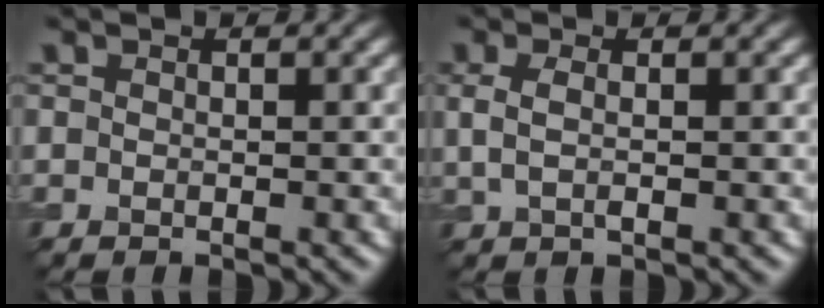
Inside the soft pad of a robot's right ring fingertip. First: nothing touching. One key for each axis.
{"total": 1.5, "fx": 0.3, "fy": 0.6, "fz": 1.4, "tx": -0.031, "ty": 0.006, "tz": 0.004}